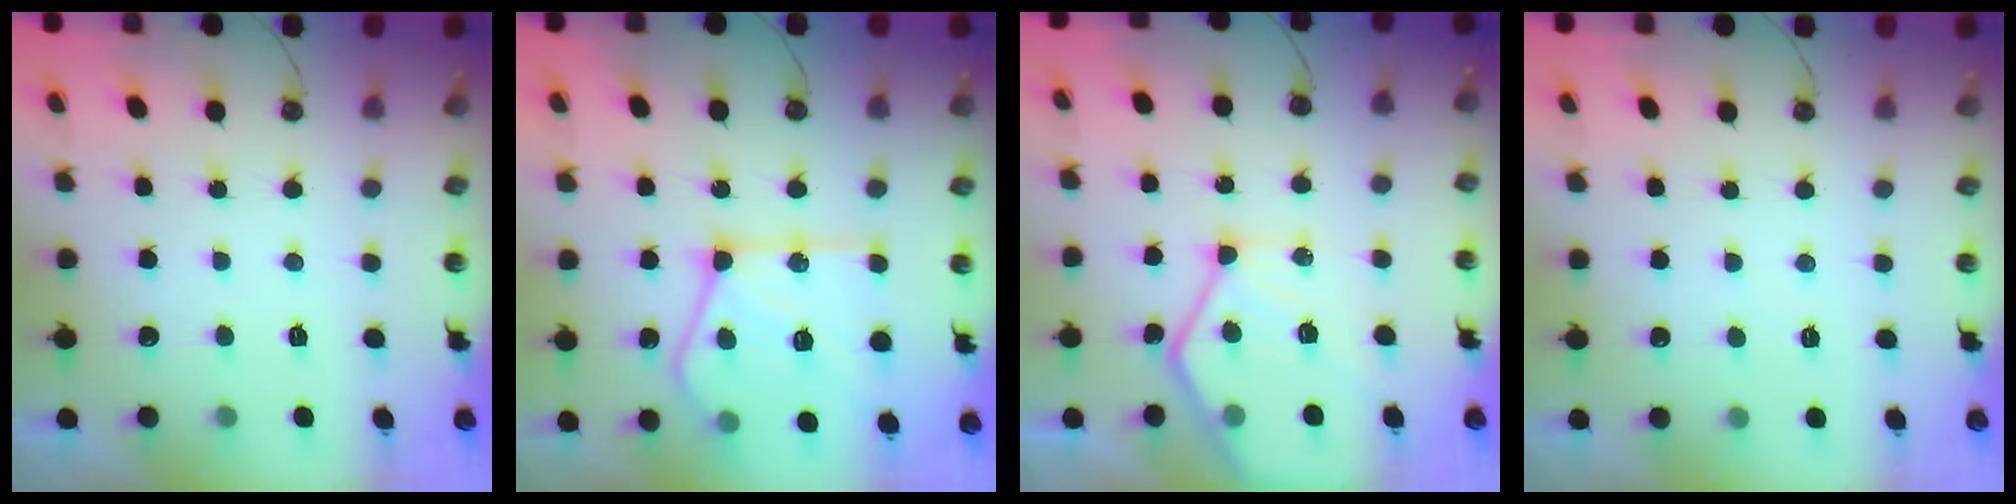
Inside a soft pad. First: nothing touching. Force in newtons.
{"total": 20.6, "press": 20.5, "slide": 2.4}
{"total": 15.0, "press": 14.9, "slide": 1.5}
{"total": 1.8, "press": 1.8, "slide": 0.4}